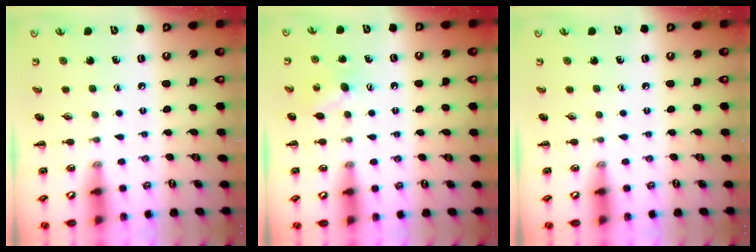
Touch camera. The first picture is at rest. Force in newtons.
{"total": 6.1, "press": 5.9, "slide": 1.2}
{"total": 0.0}